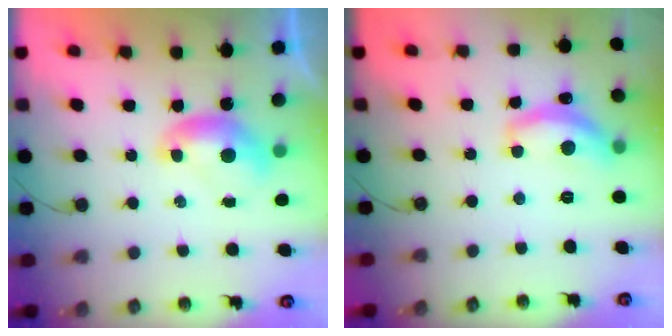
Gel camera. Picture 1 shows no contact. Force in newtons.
{"total": 9.7, "press": 9.7, "slide": 0.8}